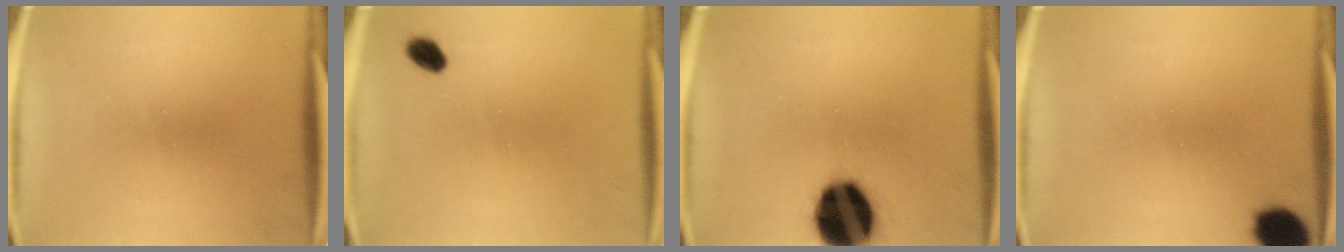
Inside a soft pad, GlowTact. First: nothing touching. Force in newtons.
{"total": 2.8}
{"total": 19.5}
{"total": 9.1}